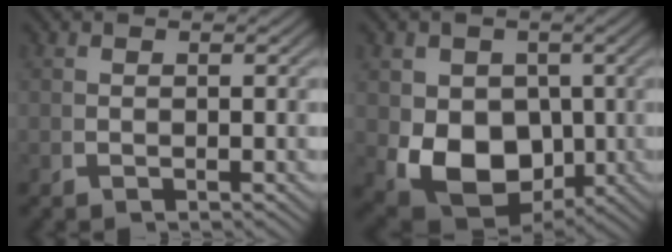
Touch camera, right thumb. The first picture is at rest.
{"total": 12.0, "force": [-1.6, 8.9, 7.9], "torque": [-0.171, -0.073, 0.012]}